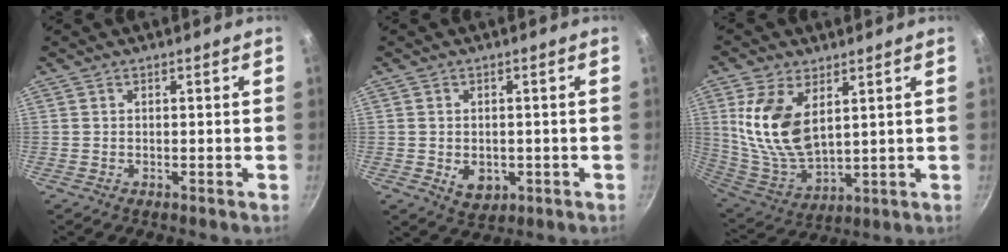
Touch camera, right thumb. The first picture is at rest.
{"total": 4.8, "force": [-1.0, 3.6, 3.1], "torque": [-0.034, -0.003, -0.004]}
{"total": 14.5, "force": [4.6, 8.0, 11.2], "torque": [-0.215, -0.037, 0.103]}